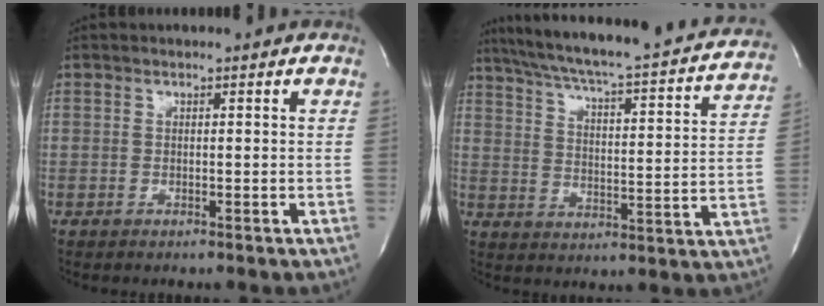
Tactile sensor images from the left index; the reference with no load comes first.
{"total": 27.6, "force": [24.5, 2.7, 12.4], "torque": [-0.197, -0.041, 0.312]}